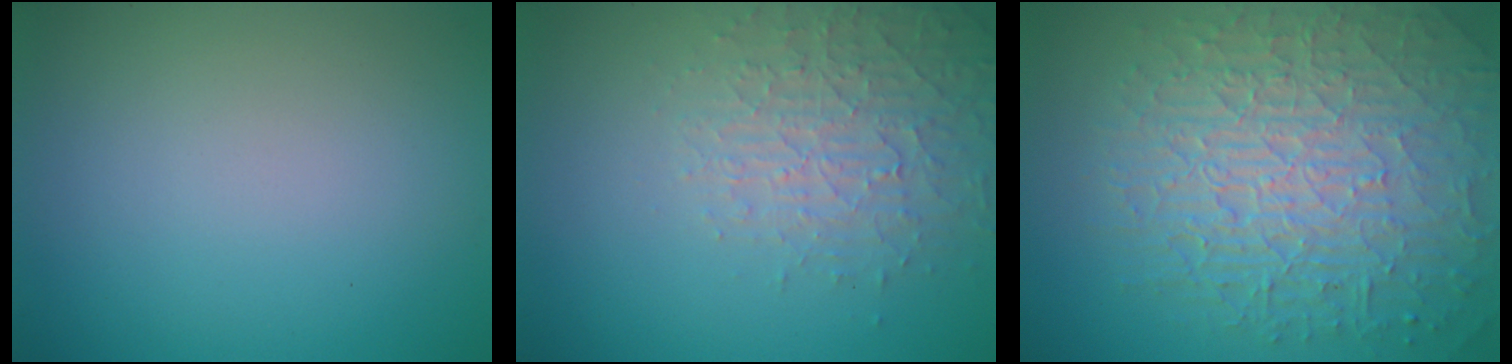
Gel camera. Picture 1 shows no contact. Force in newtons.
{"total": 4.1, "press": 4.0, "slide": 0.9}
{"total": 9.9, "press": 6.5, "slide": 7.5}